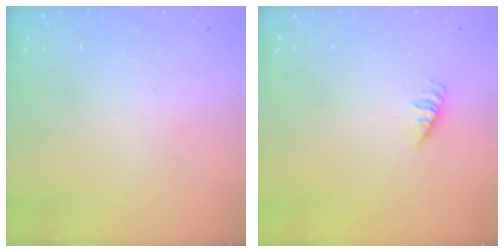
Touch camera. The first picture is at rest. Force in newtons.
{"total": 0.6, "press": 0.6, "slide": 0.2}